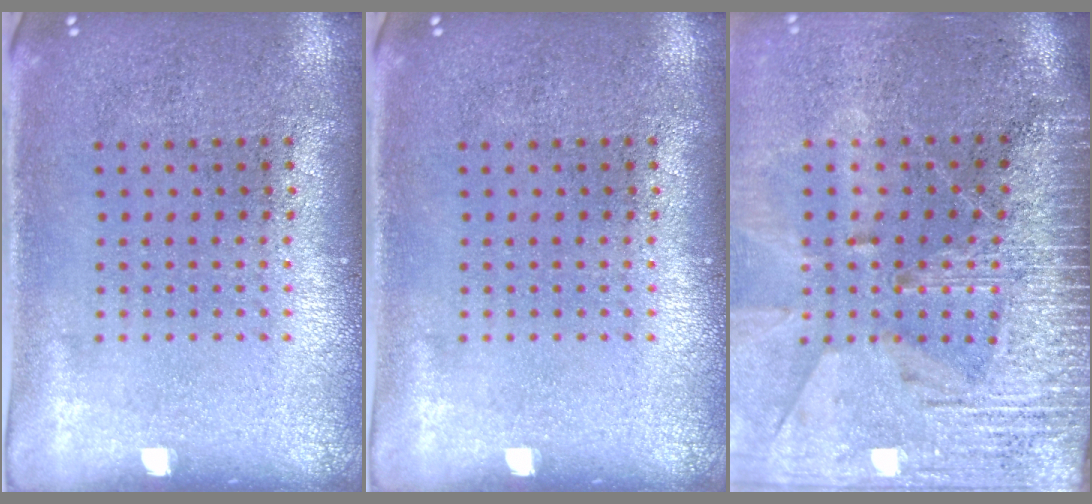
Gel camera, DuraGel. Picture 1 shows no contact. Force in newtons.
{"total": 0.0}
{"total": 4.0, "press": 3.4, "slide": 2.0}